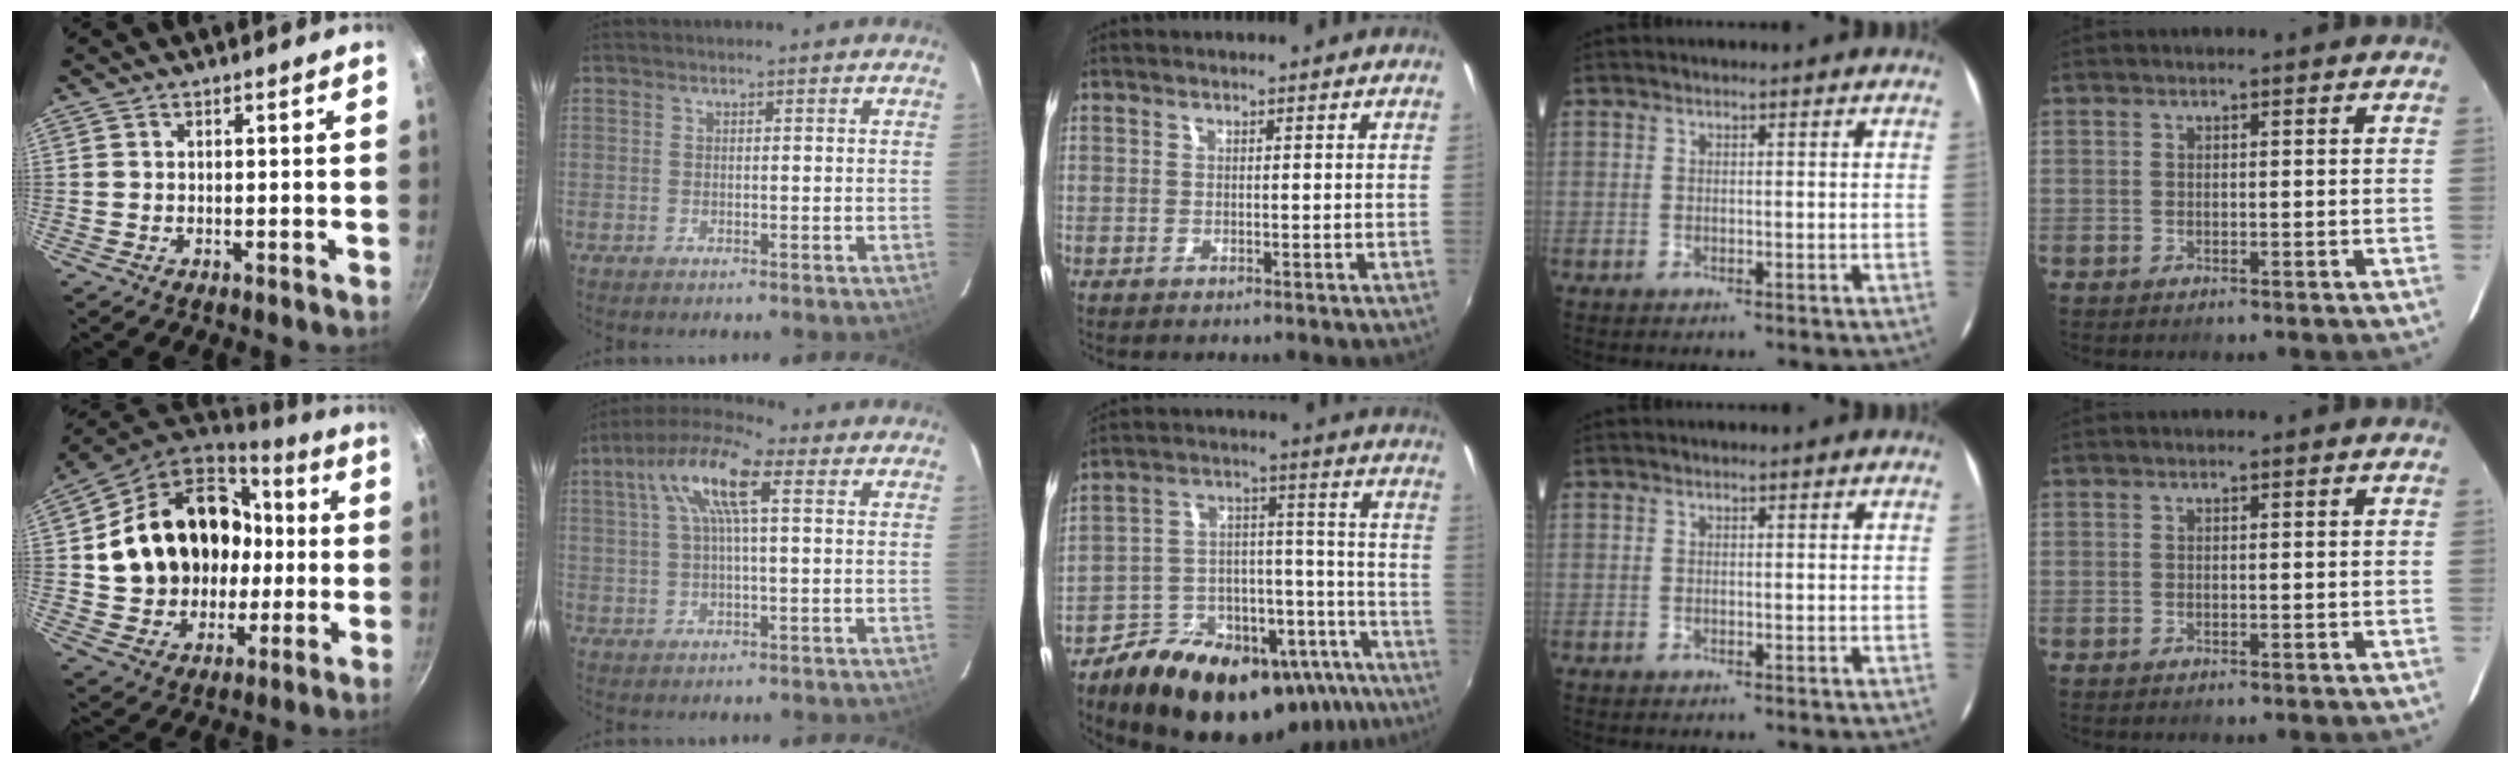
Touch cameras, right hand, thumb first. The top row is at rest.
{"thumb": {"total": 24.5, "force": [1.7, 19.5, 14.6], "torque": [-0.234, 0.043, 0.046]}, "index": {"total": 10.4, "force": [3.2, 2.7, 9.5], "torque": [-0.184, 0.029, 0.054]}, "middle": {"total": 26.8, "force": [-18.8, 12.8, 14.1], "torque": [-0.225, 0.031, -0.246]}}